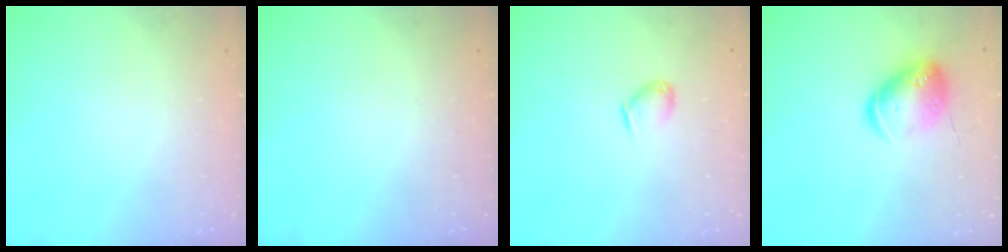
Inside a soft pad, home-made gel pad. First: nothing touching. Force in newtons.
{"total": 0.0}
{"total": 3.9, "press": 3.9, "slide": 0.6}
{"total": 15.6, "press": 15.4, "slide": 2.5}